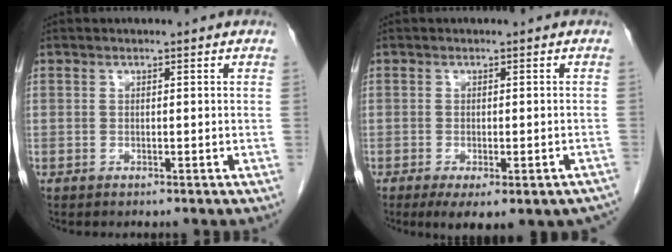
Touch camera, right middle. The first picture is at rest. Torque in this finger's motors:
{"motor_torque": [0.99, -0.96, 0.13, 0.07]}